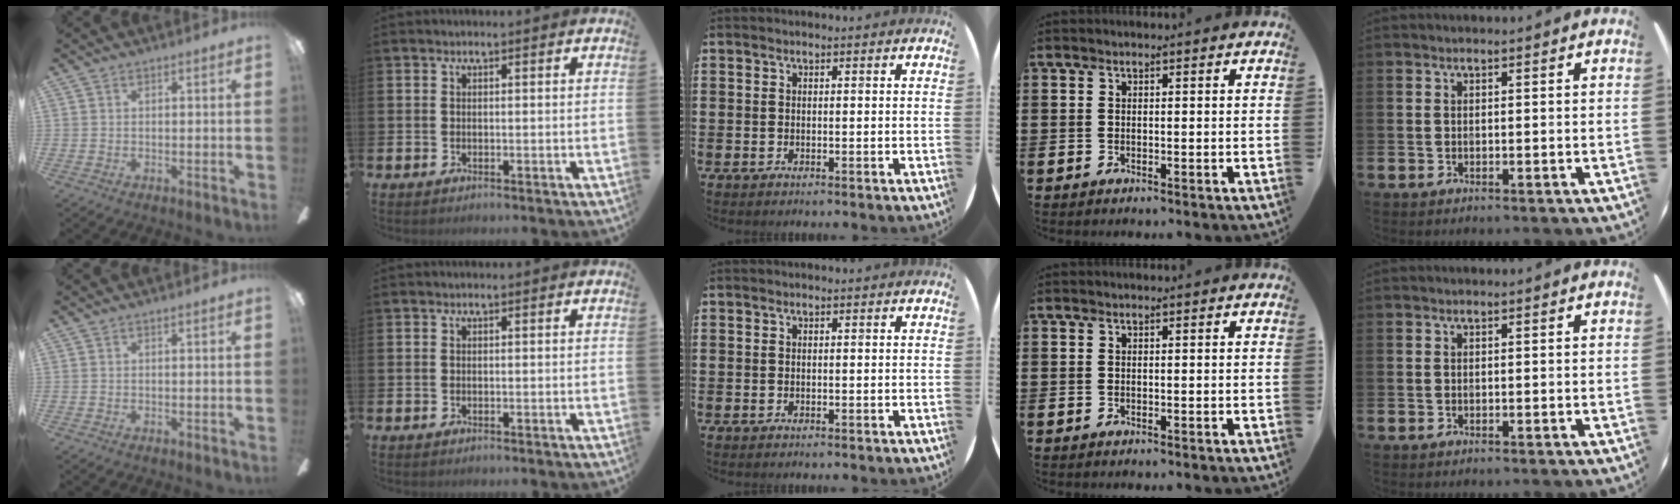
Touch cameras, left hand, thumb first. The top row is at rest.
{}